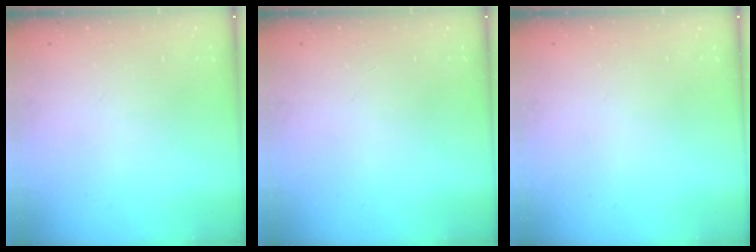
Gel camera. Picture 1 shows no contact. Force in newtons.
{"total": 0.0}
{"total": 0.0}